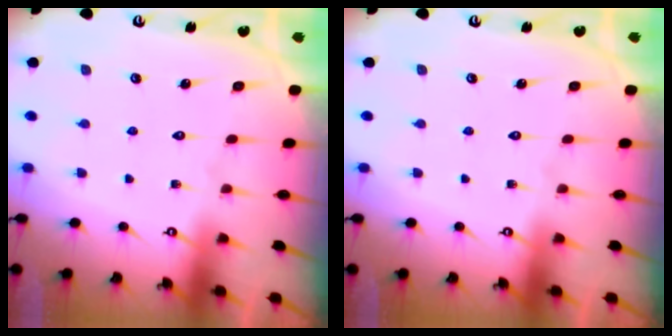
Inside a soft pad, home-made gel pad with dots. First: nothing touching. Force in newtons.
{"total": 0.0}